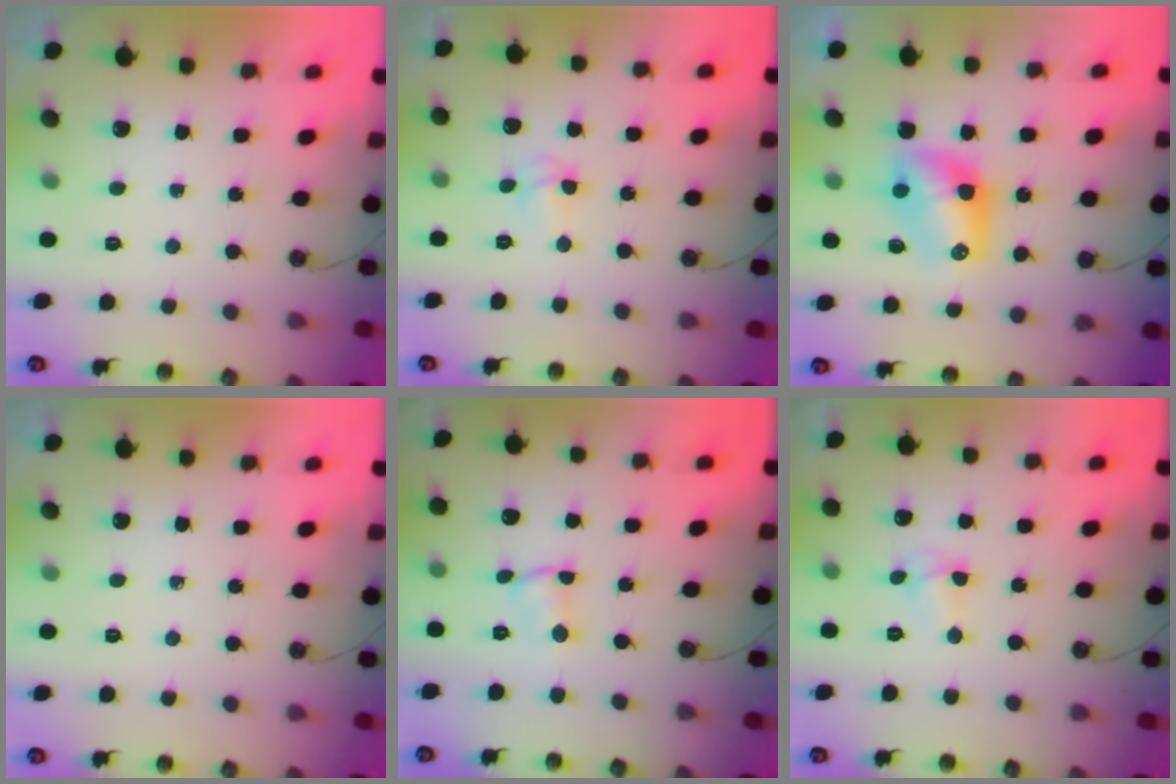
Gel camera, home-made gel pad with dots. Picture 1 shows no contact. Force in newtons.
{"total": 3.2, "press": 3.1, "slide": 0.8}
{"total": 8.9, "press": 8.7, "slide": 1.7}
{"total": 0.0}
{"total": 1.3, "press": 1.2, "slide": 0.4}
{"total": 3.5, "press": 3.5, "slide": 0.4}